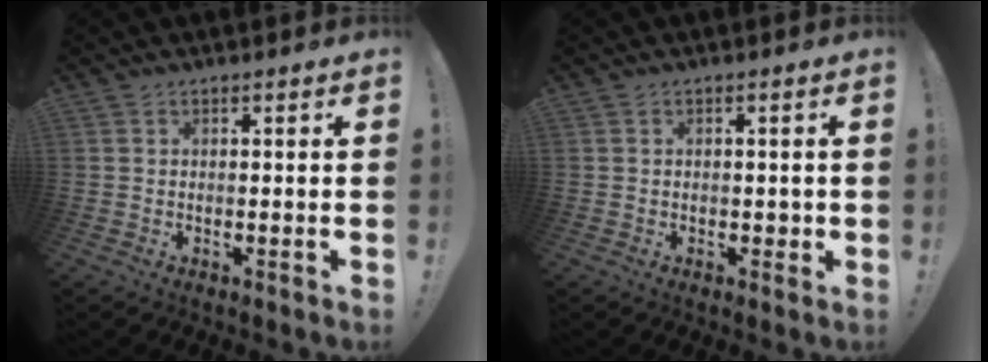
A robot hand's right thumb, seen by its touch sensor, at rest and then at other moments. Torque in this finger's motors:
{"motor_torque": [0.03, 0.15, 0.28, -0.25, 0.00]}